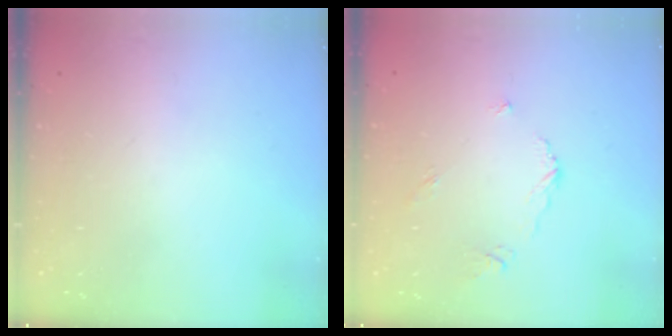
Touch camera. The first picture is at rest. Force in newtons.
{"total": 4.8, "press": 4.8, "slide": 0.3}